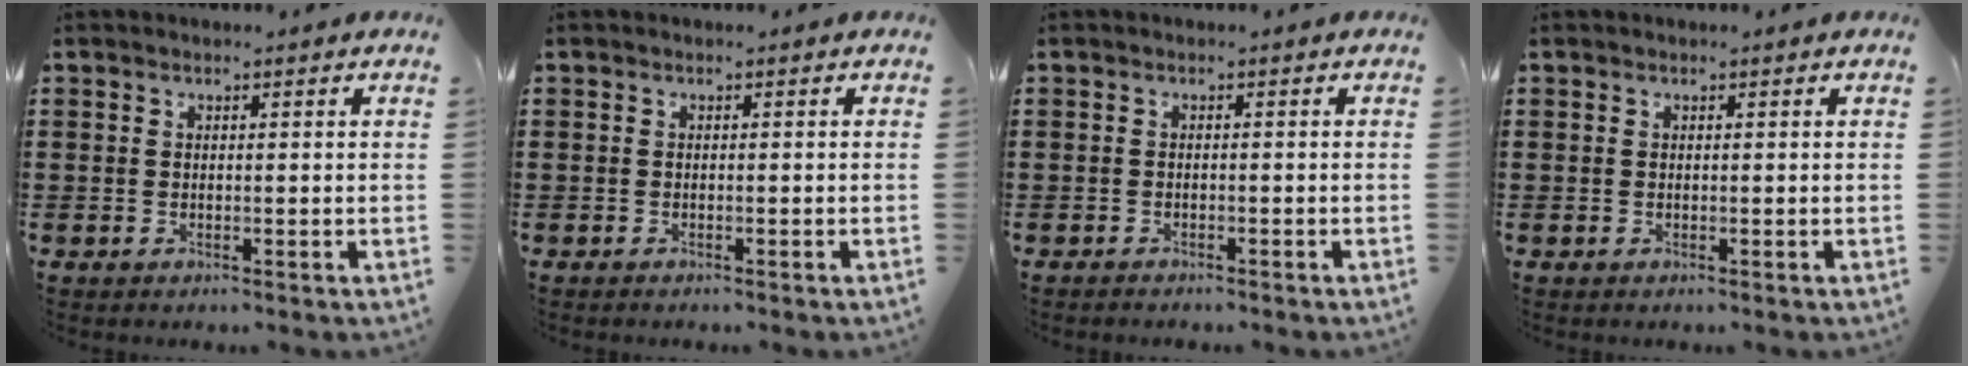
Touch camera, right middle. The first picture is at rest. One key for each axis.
{"total": 0.0}
{"total": 0.6, "fx": -0.6, "fy": 0.1, "fz": 0.0, "tx": -0.001, "ty": 0.000, "tz": -0.014}
{"total": 0.0}